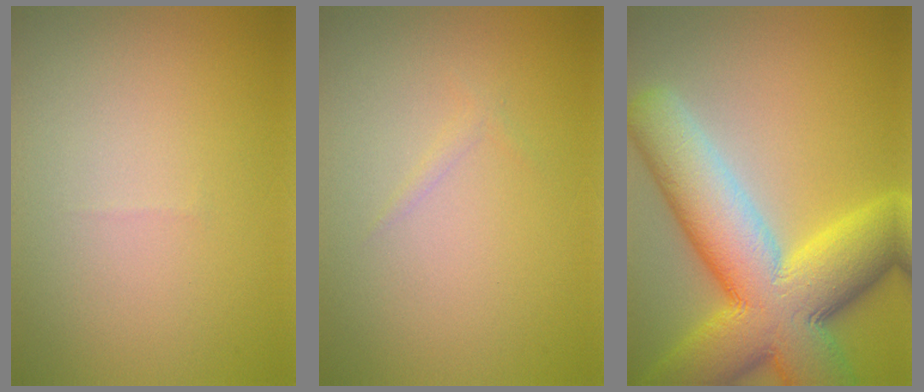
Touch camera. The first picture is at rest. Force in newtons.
{"total": 0.5, "press": 0.5, "slide": 0.1}
{"total": 14.0, "press": 14.0, "slide": 0.7}